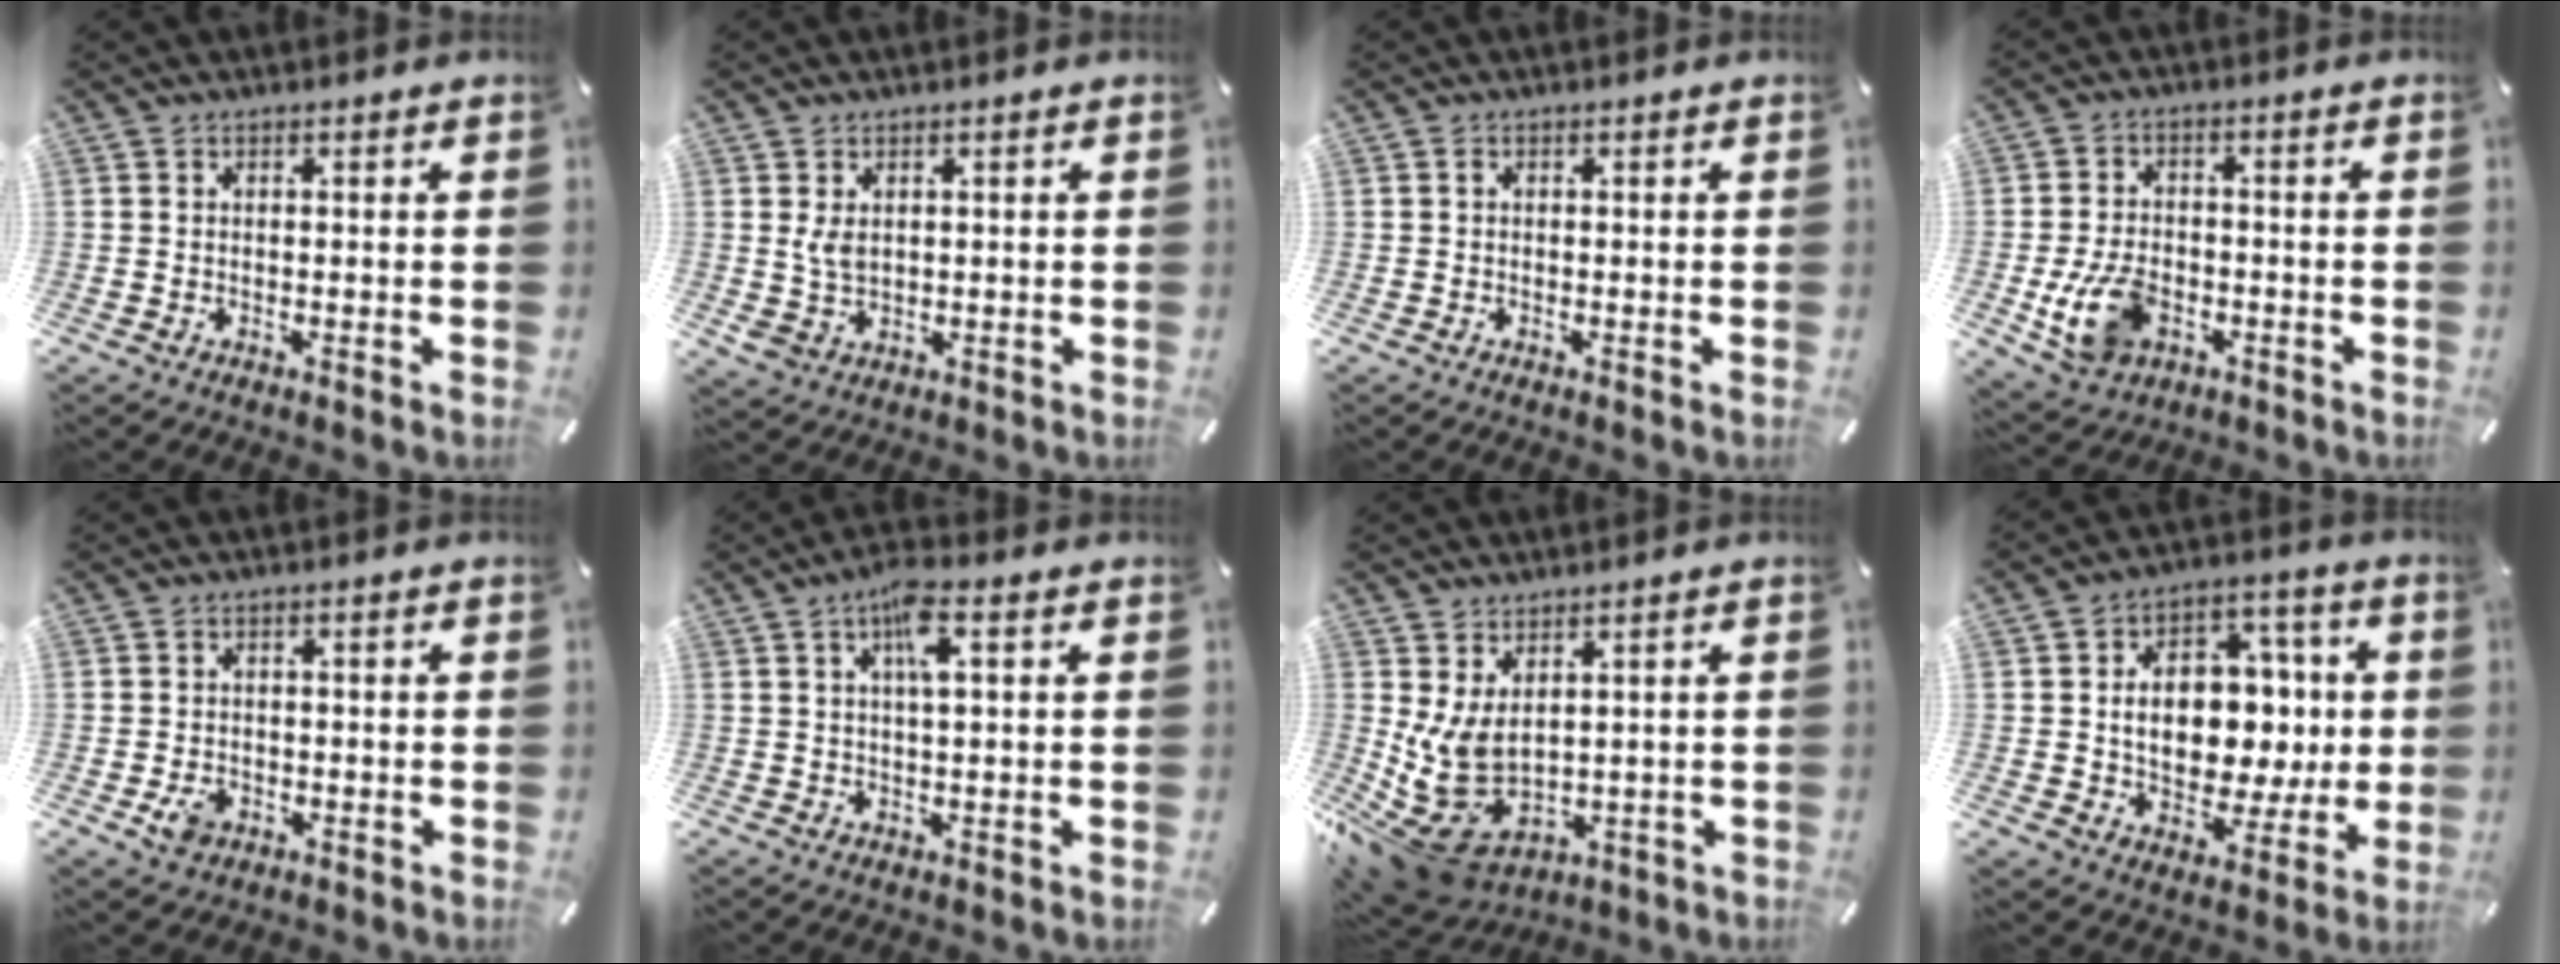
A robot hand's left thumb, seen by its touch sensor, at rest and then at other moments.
{"total": 4.6, "force": [1.2, 3.4, 2.7], "torque": [-0.069, -0.005, 0.023]}
{"total": 0.0}
{"total": 10.3, "force": [-3.0, 7.2, 6.7], "torque": [-0.140, 0.006, -0.053]}
{"total": 3.7, "force": [-1.5, 2.8, 1.9], "torque": [-0.037, -0.001, -0.029]}
{"total": 6.3, "force": [2.2, 1.5, 5.7], "torque": [-0.108, 0.003, 0.033]}
{"total": 10.5, "force": [0.1, 8.1, 6.7], "torque": [-0.171, -0.022, 0.013]}
{"total": 14.1, "force": [0.2, 11.0, 8.9], "torque": [-0.129, 0.000, 0.015]}